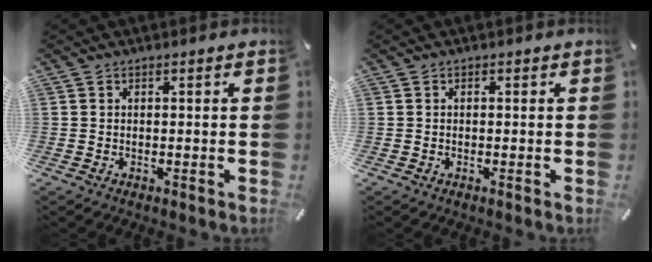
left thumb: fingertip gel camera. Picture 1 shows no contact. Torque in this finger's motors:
{"motor_torque": [-0.21, -0.11, -0.10, 0.02, -0.01]}